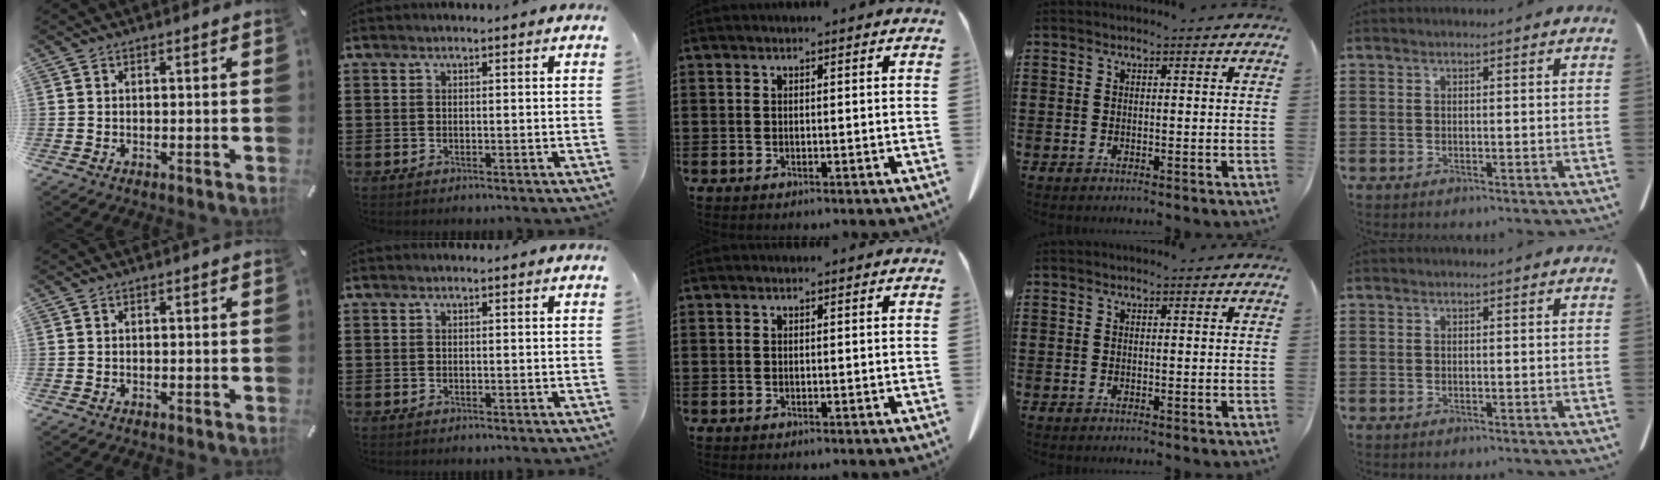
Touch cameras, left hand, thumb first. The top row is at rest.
{}